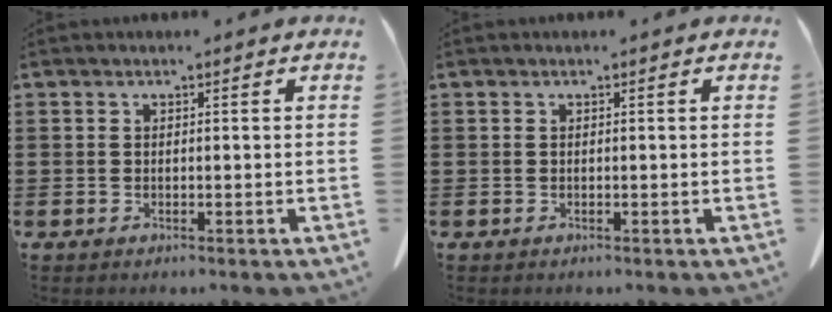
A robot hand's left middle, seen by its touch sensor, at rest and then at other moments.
{"total": 0.0}